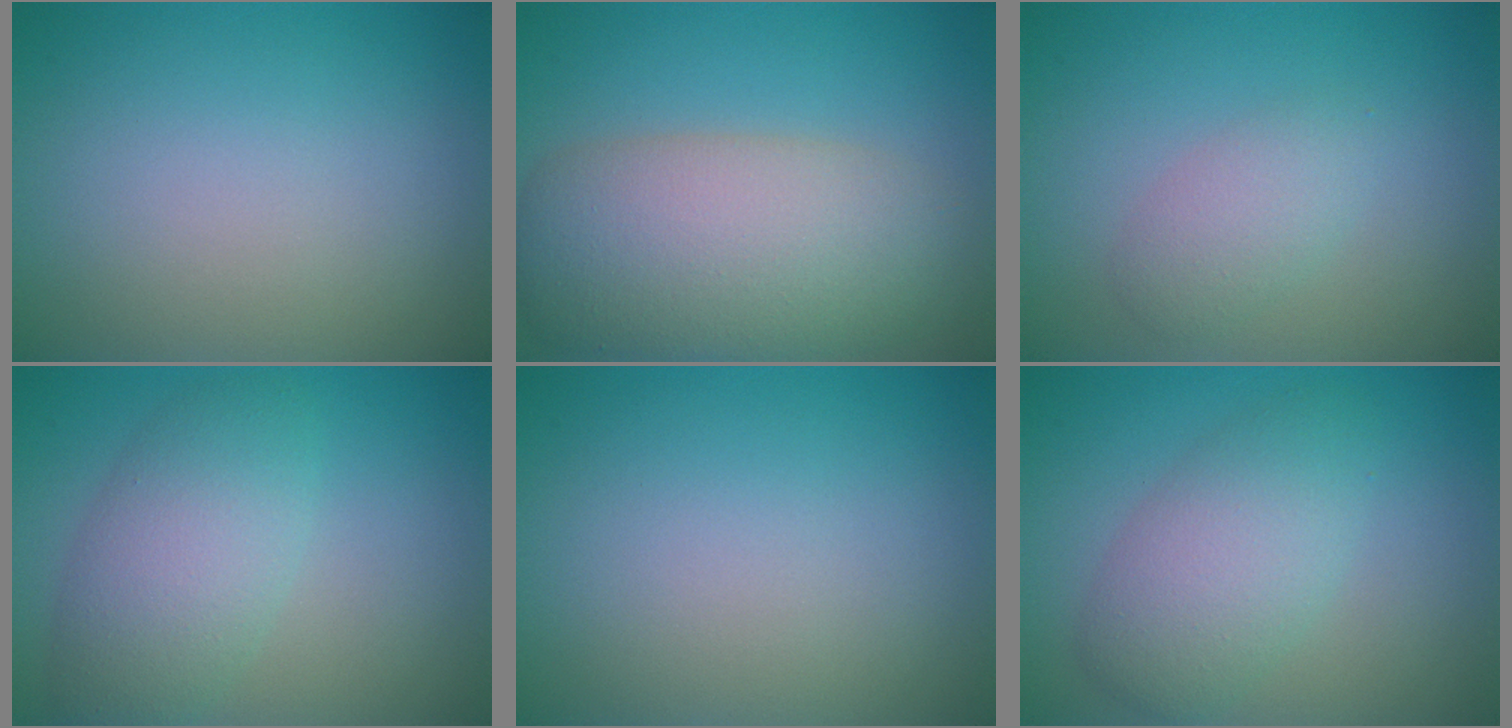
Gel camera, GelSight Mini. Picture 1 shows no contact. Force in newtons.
{"total": 9.4, "press": 9.4, "slide": 0.5}
{"total": 2.2, "press": 2.2, "slide": 0.0}
{"total": 5.1, "press": 5.1, "slide": 0.2}
{"total": 0.0}
{"total": 4.5, "press": 4.5, "slide": 0.1}